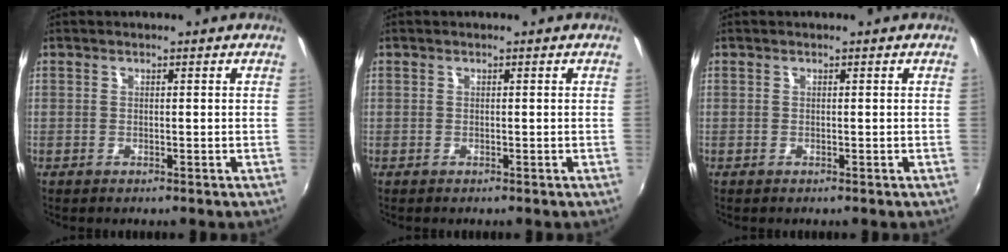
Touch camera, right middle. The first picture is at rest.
{"total": 0.0}
{"total": 0.0}